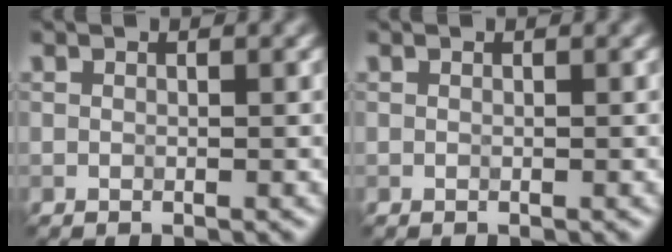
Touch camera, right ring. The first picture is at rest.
{"total": 0.0}